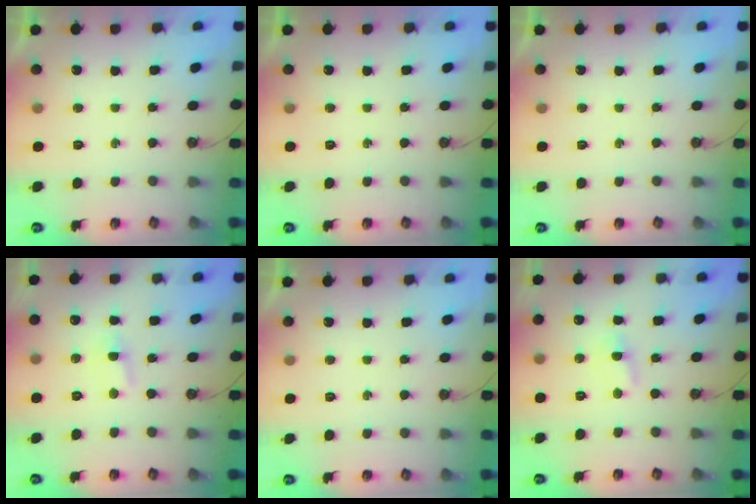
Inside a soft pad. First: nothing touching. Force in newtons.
{"total": 0.0}
{"total": 0.0}
{"total": 4.8, "press": 1.8, "slide": 4.5}
{"total": 0.0}
{"total": 2.5, "press": 2.5, "slide": 0.3}